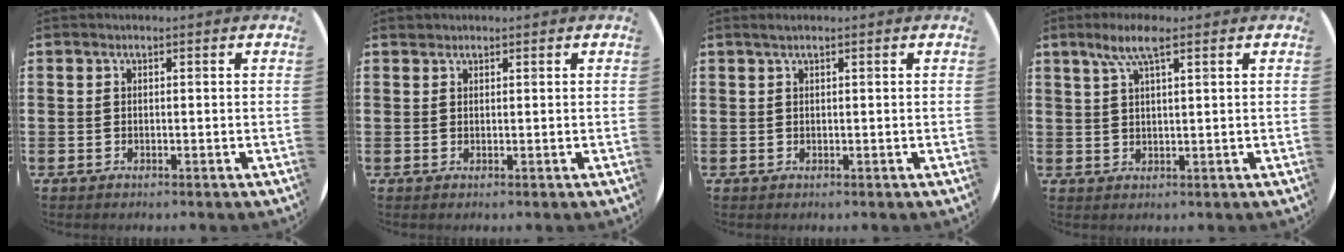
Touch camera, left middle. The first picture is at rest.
{"total": 0.7, "force": [0.6, 0.2, -0.1], "torque": [0.000, 0.002, 0.013]}
{"total": 0.7, "force": [0.4, -0.1, 0.5], "torque": [-0.008, 0.001, 0.008]}
{"total": 5.0, "force": [3.0, 1.1, 3.9], "torque": [-0.082, 0.007, 0.052]}